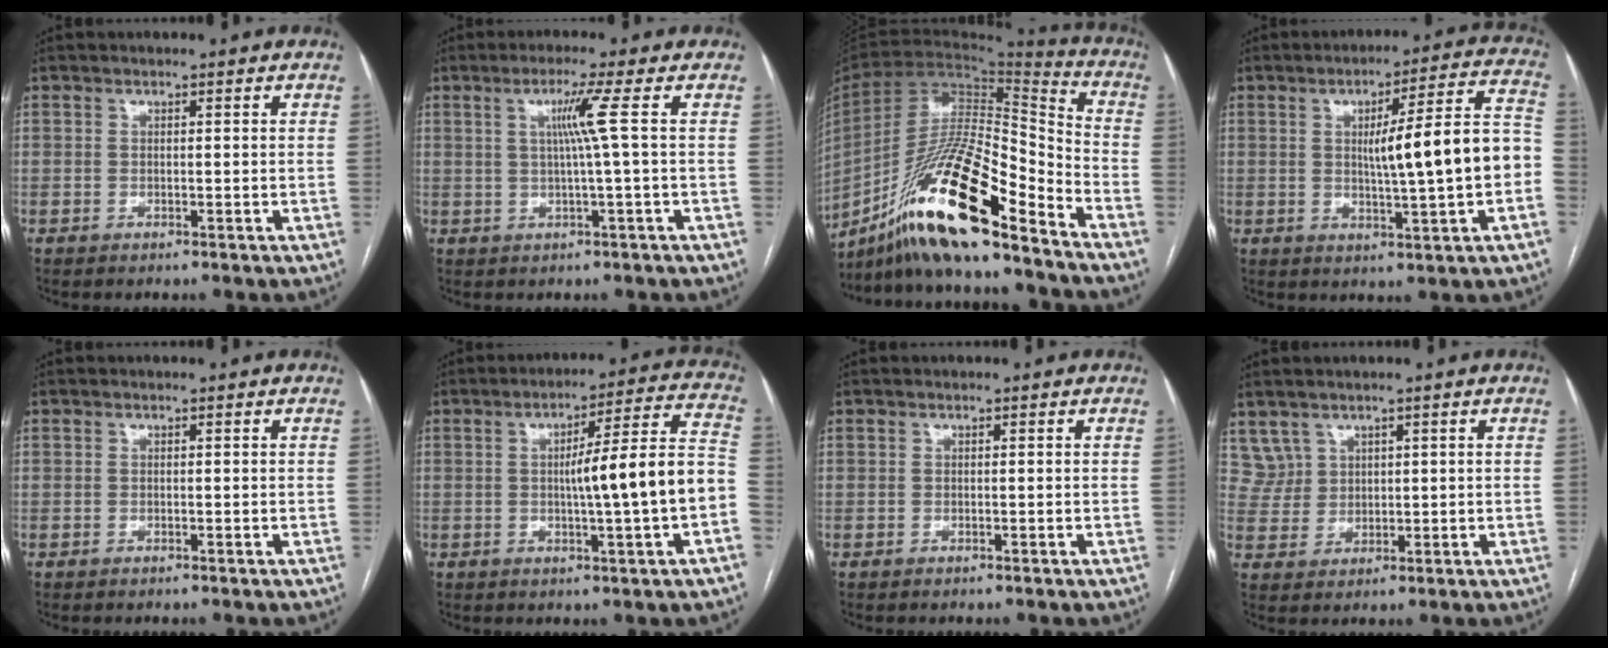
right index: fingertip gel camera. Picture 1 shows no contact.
{"total": 4.6, "force": [0.8, -1.6, 4.2], "torque": [-0.084, 0.001, 0.019]}
{"total": 23.0, "force": [-15.7, 2.7, 16.5], "torque": [-0.312, -0.020, -0.285]}
{"total": 13.5, "force": [-0.8, 0.7, 13.5], "torque": [-0.185, 0.026, -0.008]}
{"total": 0.0}
{"total": 13.5, "force": [-1.9, -0.3, 13.4], "torque": [-0.187, 0.022, -0.029]}
{"total": 0.0}
{"total": 4.3, "force": [3.0, 3.1, -0.3], "torque": [0.014, 0.012, 0.065]}